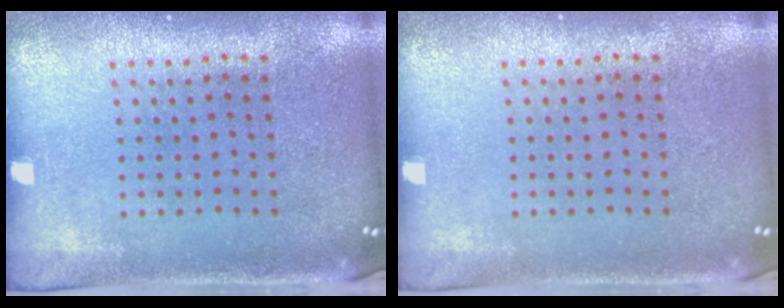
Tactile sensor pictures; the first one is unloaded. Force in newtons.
{"total": 0.0}